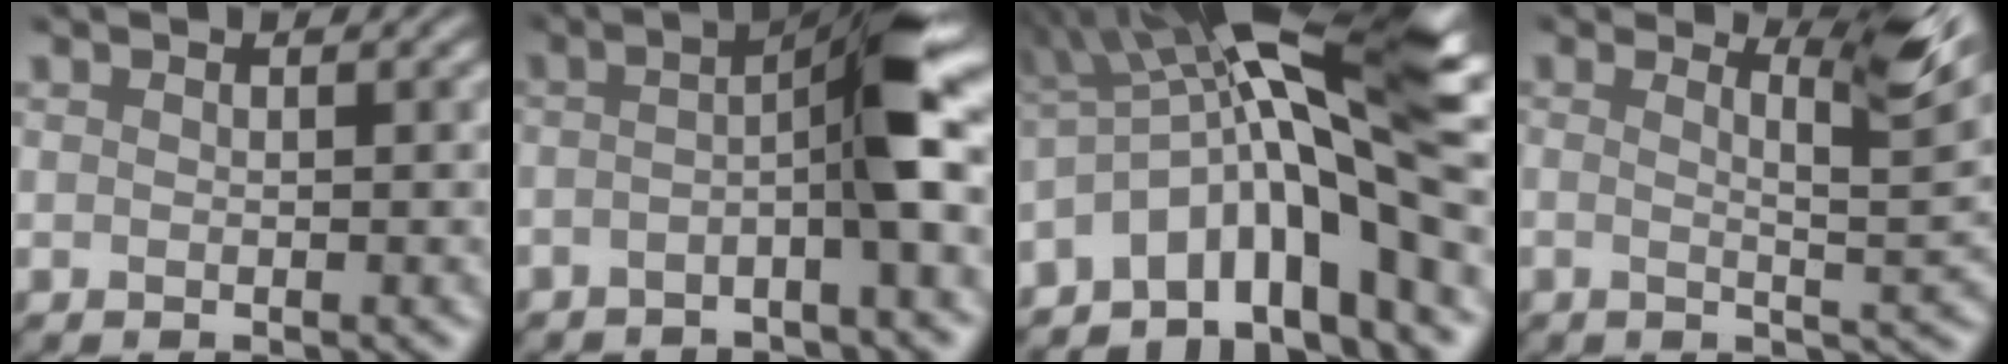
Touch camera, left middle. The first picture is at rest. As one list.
[{"total": 6.2, "force": [-1.2, 0.8, 6.0], "torque": [-0.090, 0.023, -0.035]}, {"total": 11.6, "force": [-1.4, 2.4, 11.2], "torque": [-0.183, 0.021, -0.022]}, {"total": 5.3, "force": [2.2, 0.6, 4.8], "torque": [-0.062, 0.012, 0.031]}]